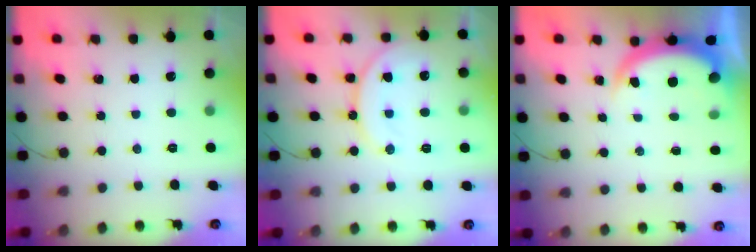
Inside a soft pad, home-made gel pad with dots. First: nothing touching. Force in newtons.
{"total": 15.2, "press": 15.1, "slide": 1.8}
{"total": 4.5, "press": 4.5, "slide": 0.3}